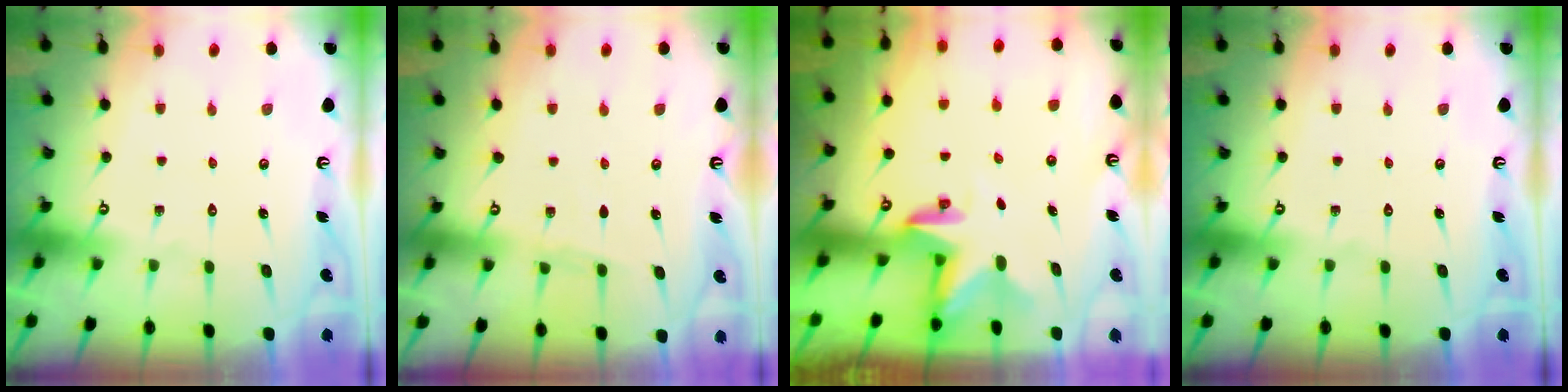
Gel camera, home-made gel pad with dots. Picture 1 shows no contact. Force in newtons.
{"total": 3.0, "press": 3.0, "slide": 0.4}
{"total": 2.8, "press": 2.8, "slide": 0.2}
{"total": 0.0}